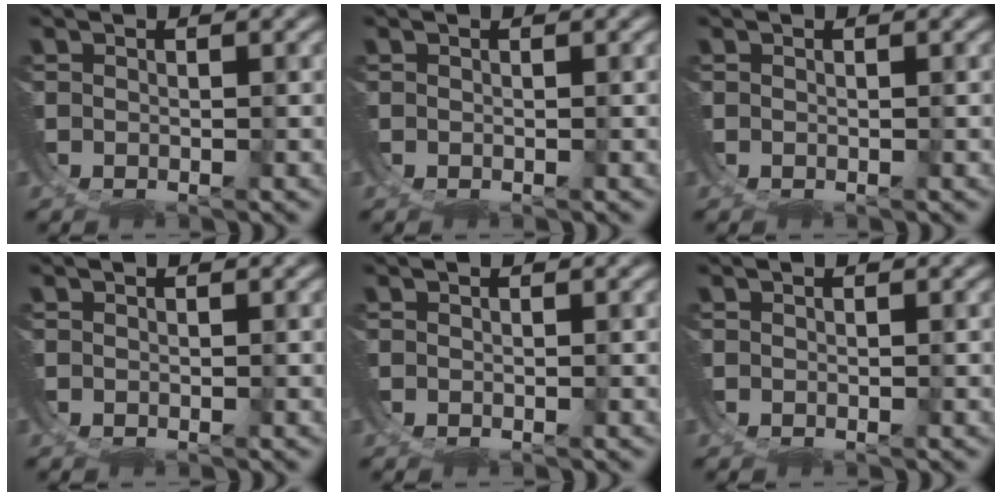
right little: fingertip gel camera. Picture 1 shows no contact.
{"total": 0.0}
{"total": 0.0}
{"total": 0.0}
{"total": 0.0}
{"total": 0.0}